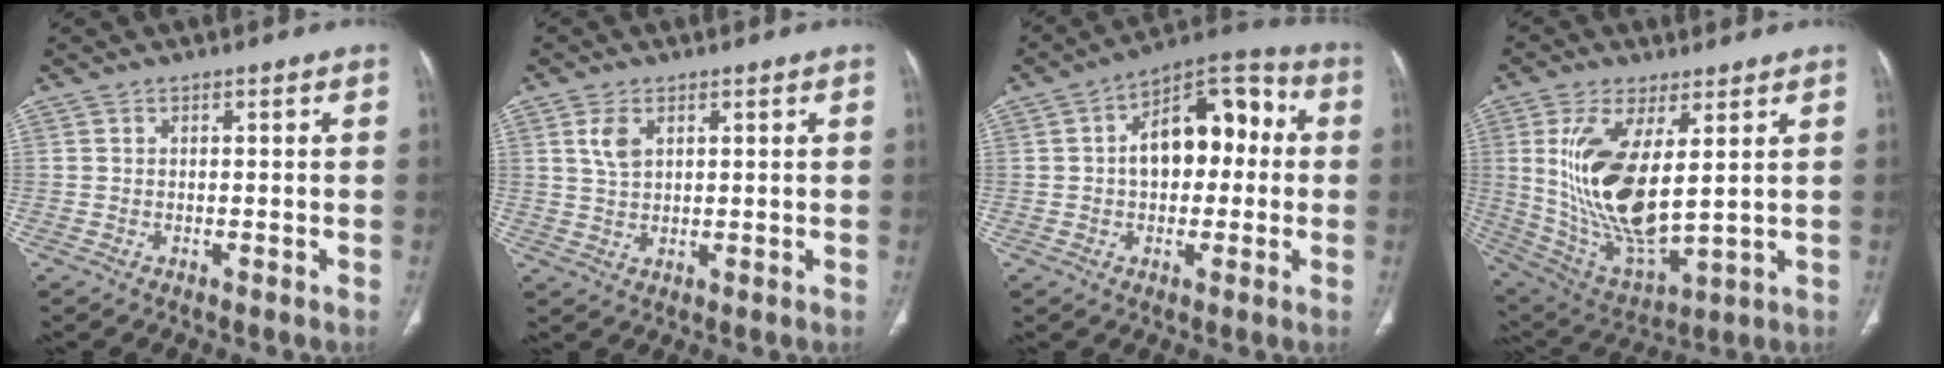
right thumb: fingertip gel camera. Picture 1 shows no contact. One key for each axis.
{"total": 4.0, "fx": 1.7, "fy": 2.4, "fz": 2.8, "tx": -0.052, "ty": -0.004, "tz": 0.039}
{"total": 14.6, "fx": 1.1, "fy": 8.9, "fz": 11.6, "tx": -0.137, "ty": 0.044, "tz": 0.007}
{"total": 18.2, "fx": 3.5, "fy": 7.6, "fz": 16.2, "tx": -0.317, "ty": -0.027, "tz": 0.085}